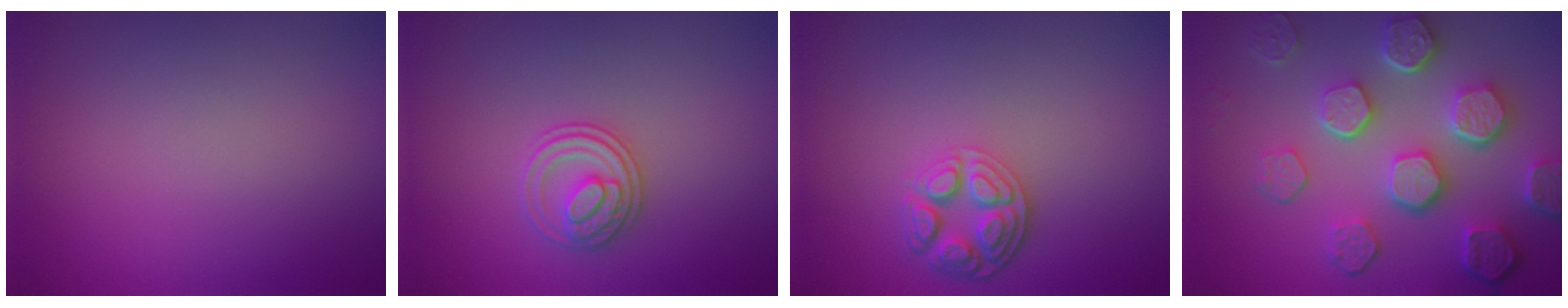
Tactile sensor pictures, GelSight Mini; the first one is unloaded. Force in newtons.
{"total": 2.7, "press": 2.6, "slide": 0.7}
{"total": 3.9, "press": 3.1, "slide": 2.4}
{"total": 8.1, "press": 6.1, "slide": 5.3}